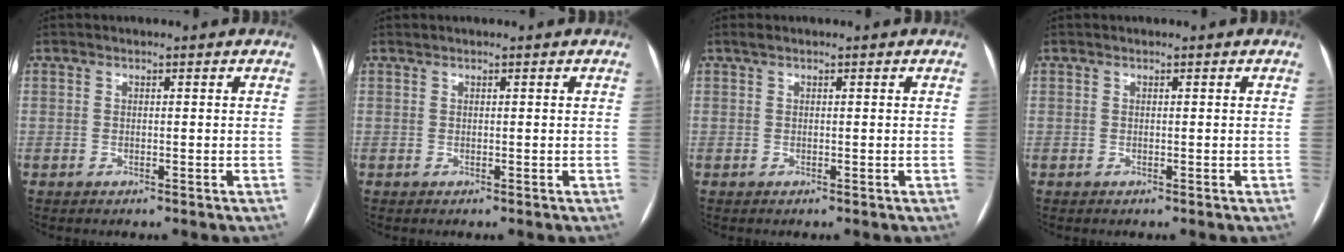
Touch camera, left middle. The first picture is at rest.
{"total": 0.0}
{"total": 0.5, "force": [0.4, 0.1, 0.3], "torque": [-0.010, 0.012, 0.010]}
{"total": 0.0}